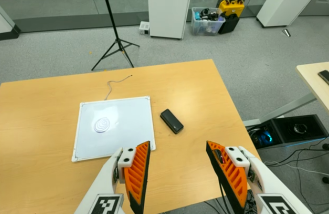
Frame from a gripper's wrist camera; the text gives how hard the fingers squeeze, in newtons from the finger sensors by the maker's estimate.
{"total": 0.0}